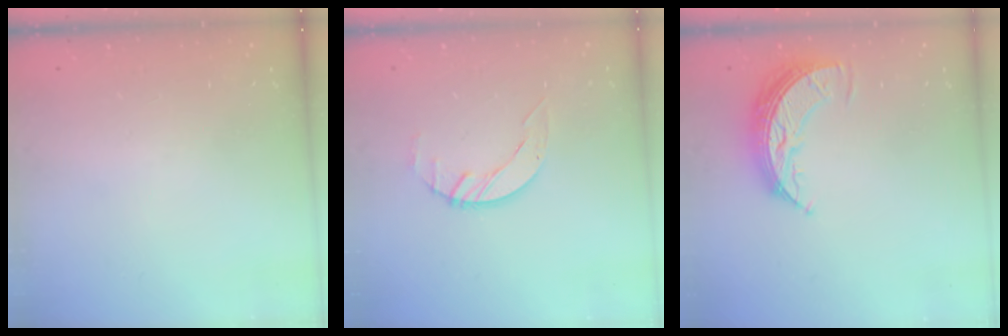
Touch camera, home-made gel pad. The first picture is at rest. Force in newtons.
{"total": 3.3, "press": 3.2, "slide": 0.4}
{"total": 8.9, "press": 8.9, "slide": 0.5}